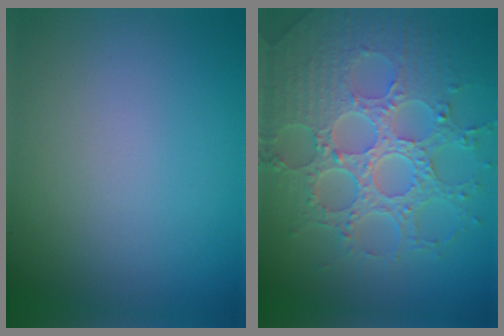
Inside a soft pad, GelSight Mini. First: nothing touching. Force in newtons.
{"total": 8.5, "press": 6.2, "slide": 5.9}